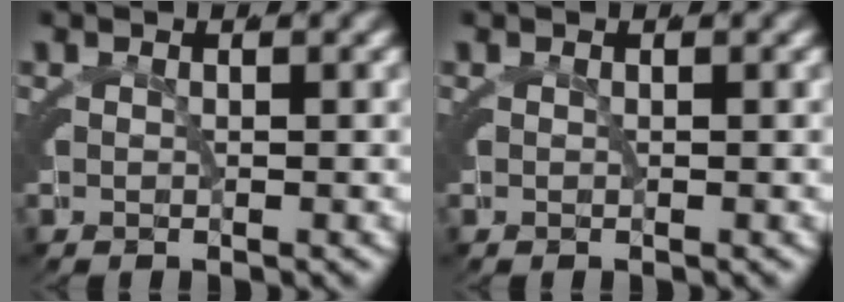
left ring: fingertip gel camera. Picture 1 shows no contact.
{"total": 0.0}